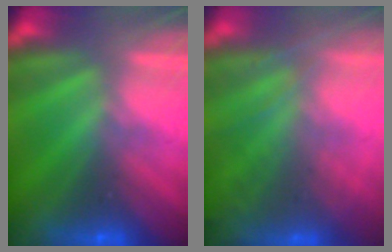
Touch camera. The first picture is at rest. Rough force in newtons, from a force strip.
{"total": 7.2}